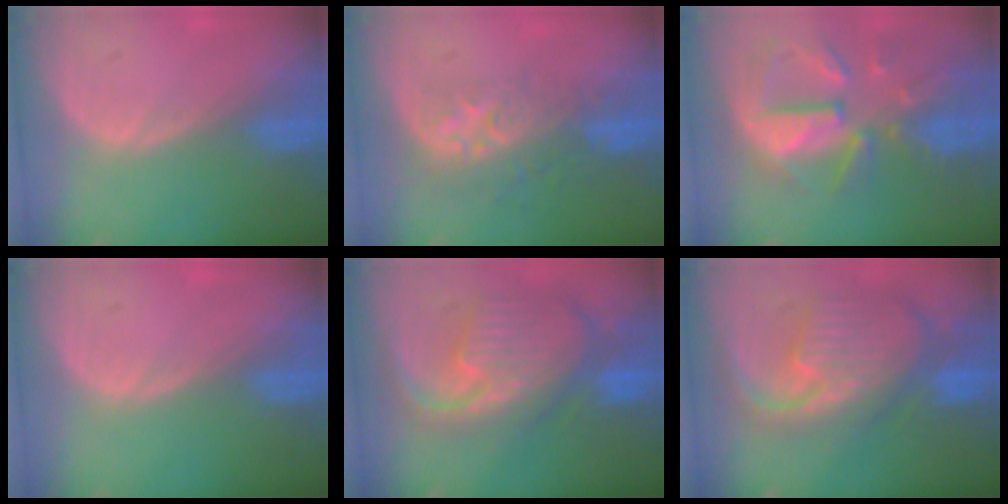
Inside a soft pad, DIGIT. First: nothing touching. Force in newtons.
{"total": 8.8, "press": 7.2, "slide": 5.1}
{"total": 11.0, "press": 9.7, "slide": 5.3}
{"total": 0.0}
{"total": 11.9, "press": 10.4, "slide": 5.9}
{"total": 11.9, "press": 10.4, "slide": 5.9}